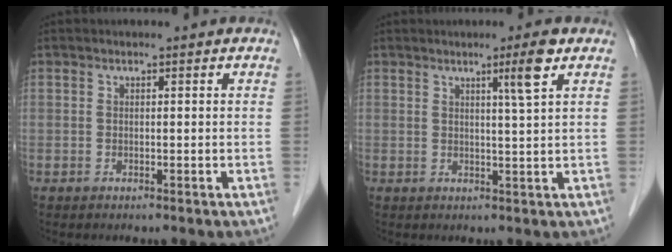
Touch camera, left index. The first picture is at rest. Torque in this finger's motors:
{"motor_torque": [0.39, 0.00, 0.12, 0.06]}